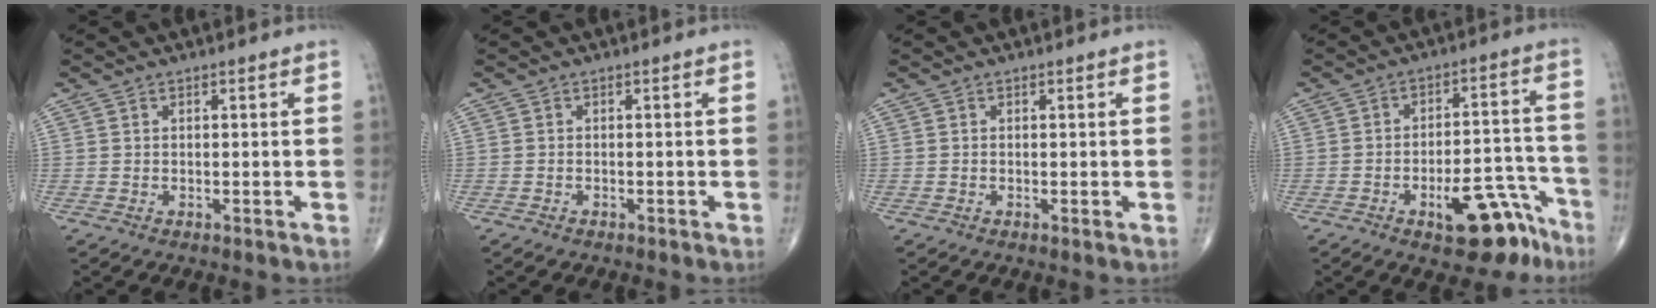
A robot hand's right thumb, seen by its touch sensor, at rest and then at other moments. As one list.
[{"total": 0.7, "force": [-0.5, 0.4, 0.2], "torque": [-0.007, 0.001, -0.011]}, {"total": 0.0}, {"total": 12.8, "force": [-7.7, 5.3, 8.8], "torque": [-0.089, 0.072, -0.103]}]